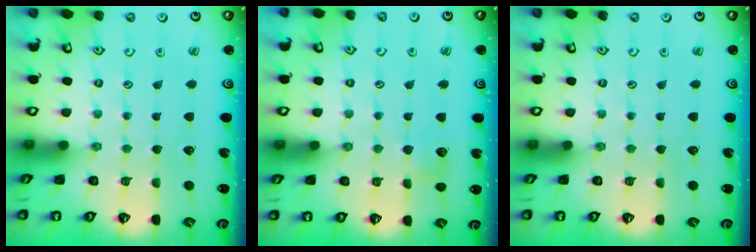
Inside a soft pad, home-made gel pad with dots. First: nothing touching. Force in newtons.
{"total": 3.7, "press": 3.7, "slide": 0.4}
{"total": 0.0}